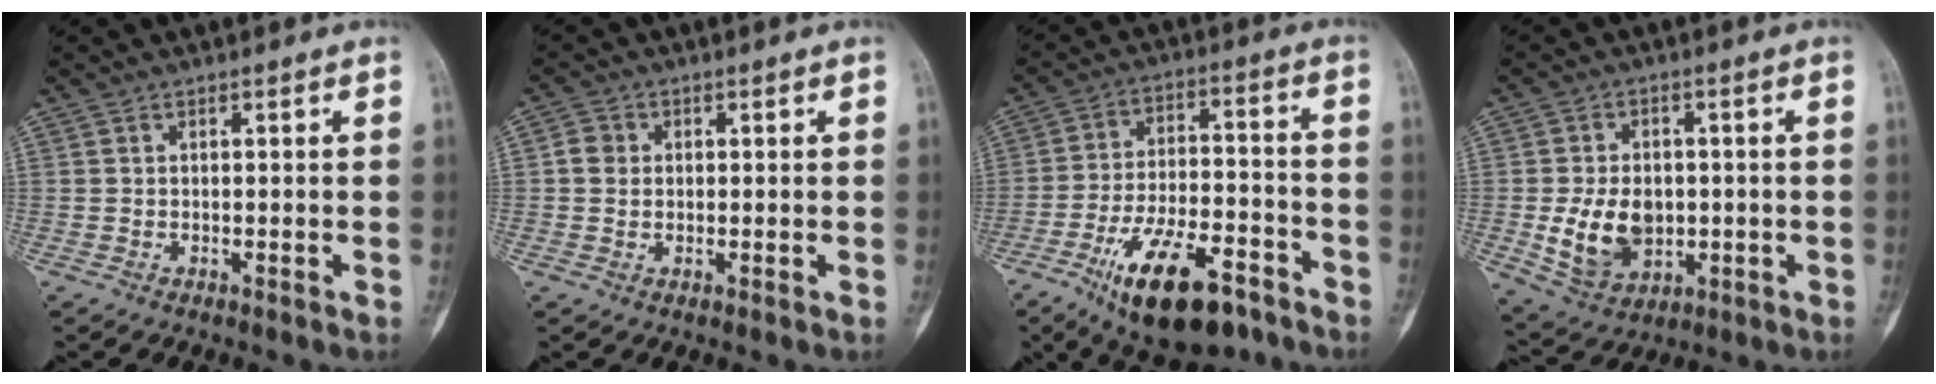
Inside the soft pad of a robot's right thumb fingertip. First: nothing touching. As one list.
[{"total": 3.3, "force": [0.3, 3.0, 1.4], "torque": [-0.012, 0.005, 0.001]}, {"total": 18.1, "force": [-10.4, 7.7, 12.6], "torque": [-0.198, 0.058, -0.166]}, {"total": 11.3, "force": [-1.2, 8.2, 7.7], "torque": [-0.109, -0.002, -0.004]}]